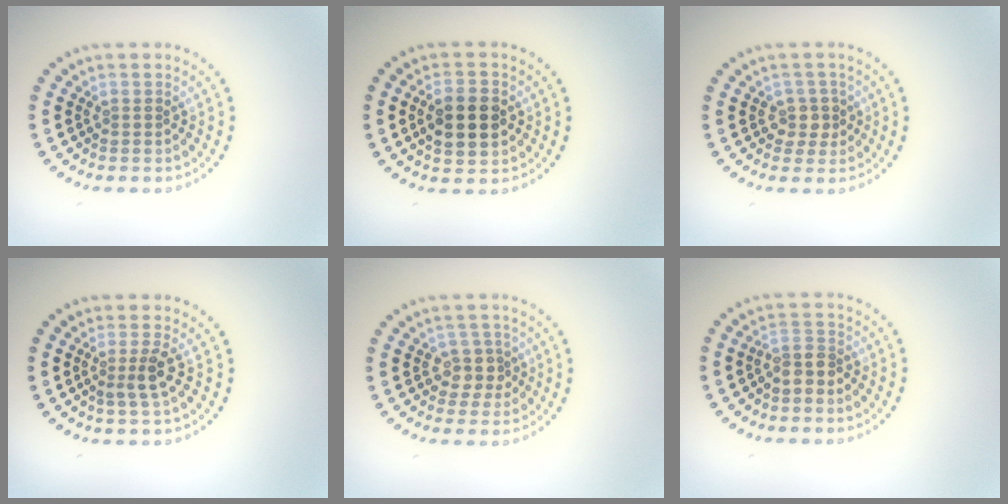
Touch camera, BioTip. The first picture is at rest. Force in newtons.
{"total": 4.6, "press": 4.6, "slide": 0.2}
{"total": 2.0, "press": 1.7, "slide": 1.0}
{"total": 2.2, "press": 1.7, "slide": 1.3}
{"total": 2.5, "press": 2.2, "slide": 1.1}
{"total": 2.2, "press": 1.8, "slide": 1.2}